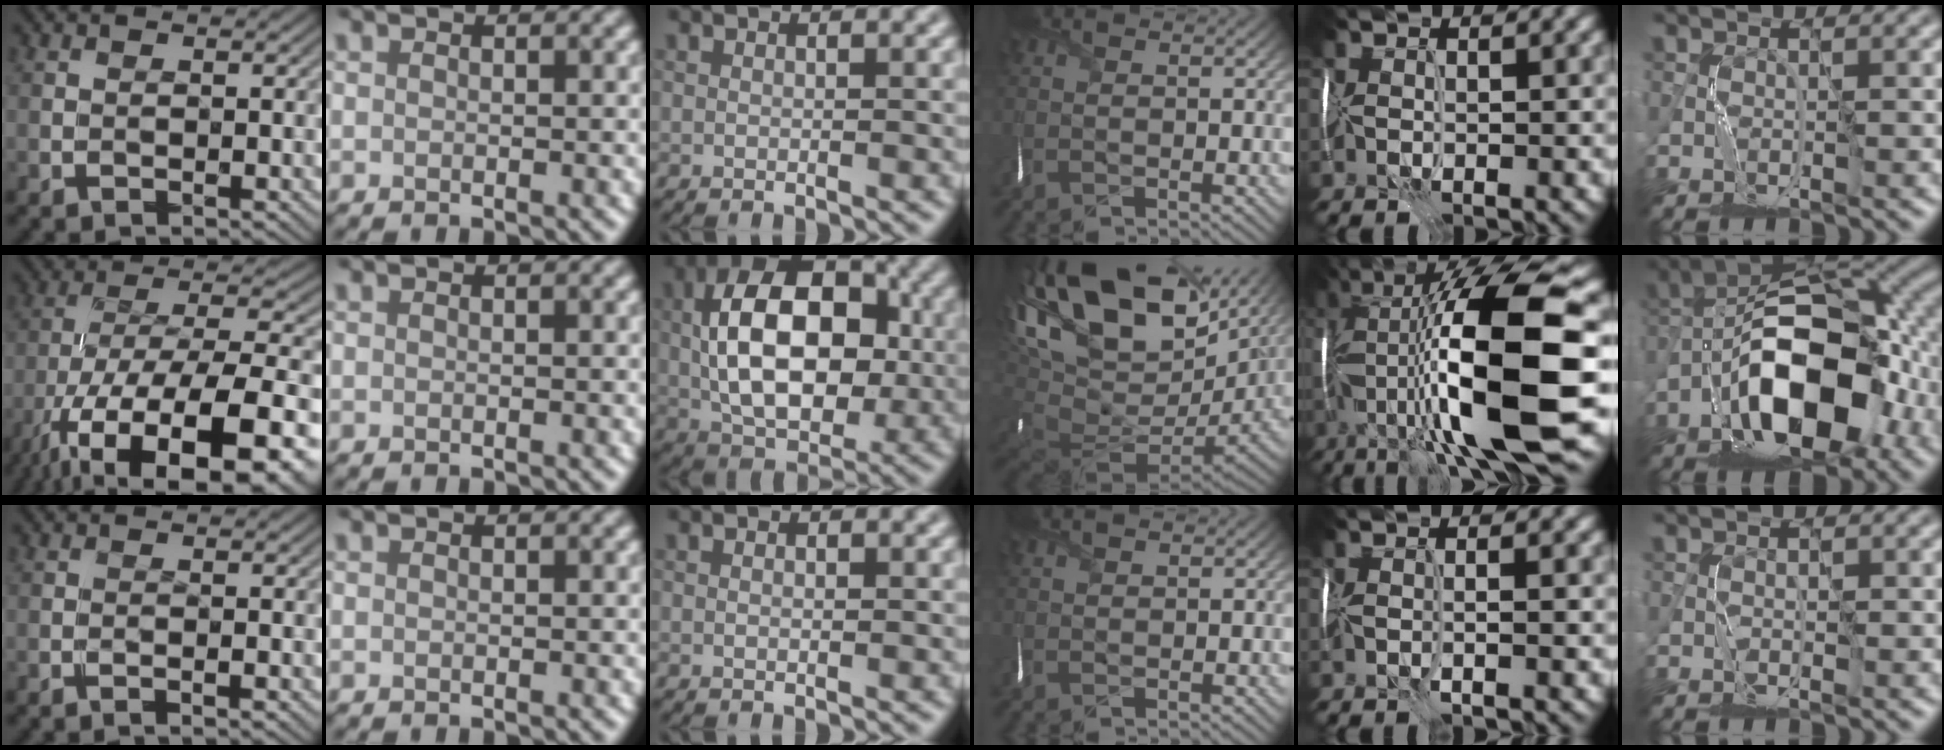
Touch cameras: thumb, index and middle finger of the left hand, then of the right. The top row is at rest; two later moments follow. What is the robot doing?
{"motion": "wrap", "object": "ribbon"}